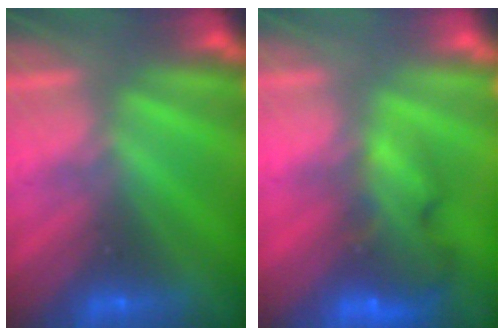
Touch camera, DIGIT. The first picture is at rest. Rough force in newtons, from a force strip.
{"total": 7.7}